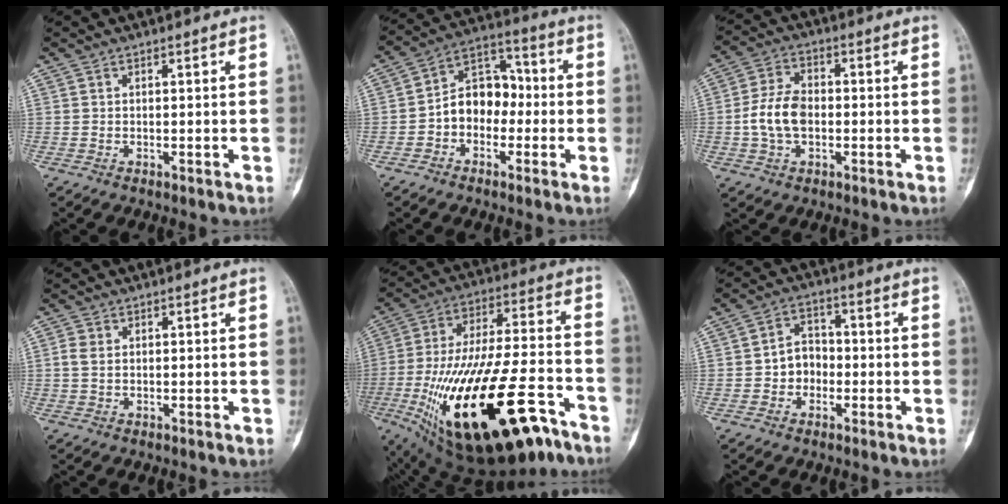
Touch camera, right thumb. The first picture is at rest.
{"total": 10.2, "force": [-1.8, 7.7, 6.5], "torque": [-0.071, 0.046, -0.047]}
{"total": 8.6, "force": [-1.0, 5.5, 6.5], "torque": [-0.119, 0.017, -0.024]}
{"total": 2.3, "force": [0.3, 1.6, 1.6], "torque": [-0.034, 0.002, 0.005]}
{"total": 32.4, "force": [-15.4, 12.2, 25.8], "torque": [-0.443, 0.046, -0.240]}
{"total": 5.9, "force": [-1.2, 5.0, 3.0], "torque": [-0.021, 0.024, -0.031]}